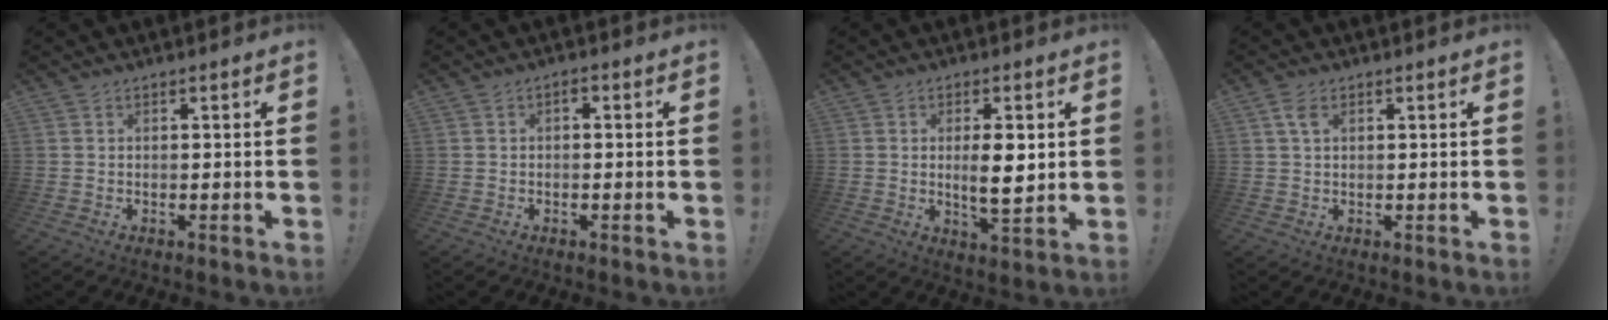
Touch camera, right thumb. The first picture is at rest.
{"total": 1.2, "force": [-0.8, 0.6, 0.7], "torque": [-0.014, 0.005, -0.015]}
{"total": 8.0, "force": [1.1, 2.1, 7.6], "torque": [-0.120, -0.018, 0.009]}
{"total": 3.5, "force": [1.5, 1.9, 2.5], "torque": [-0.043, 0.000, 0.027]}